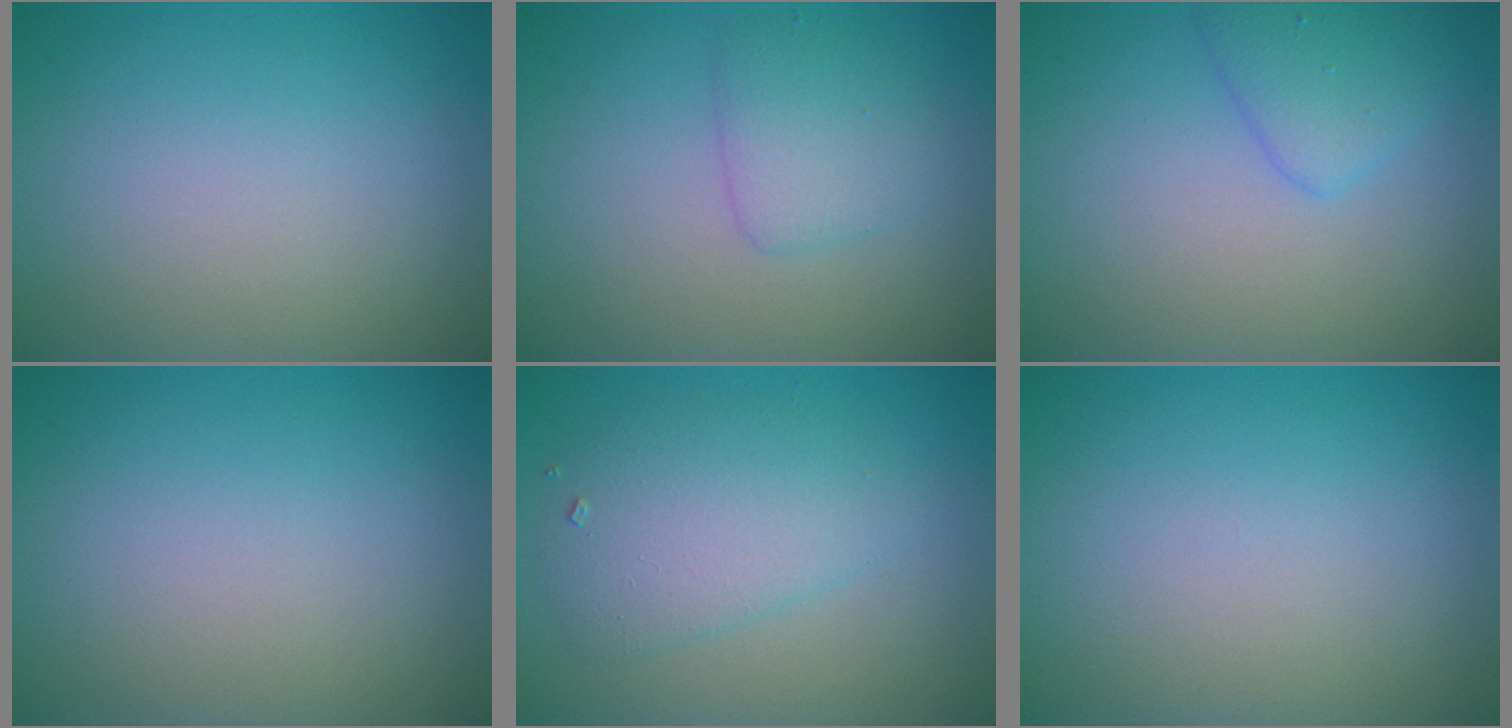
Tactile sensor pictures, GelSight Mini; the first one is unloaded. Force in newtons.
{"total": 2.6, "press": 2.6, "slide": 0.0}
{"total": 2.5, "press": 2.5, "slide": 0.1}
{"total": 0.0}
{"total": 3.9, "press": 3.9, "slide": 0.1}
{"total": 0.0}